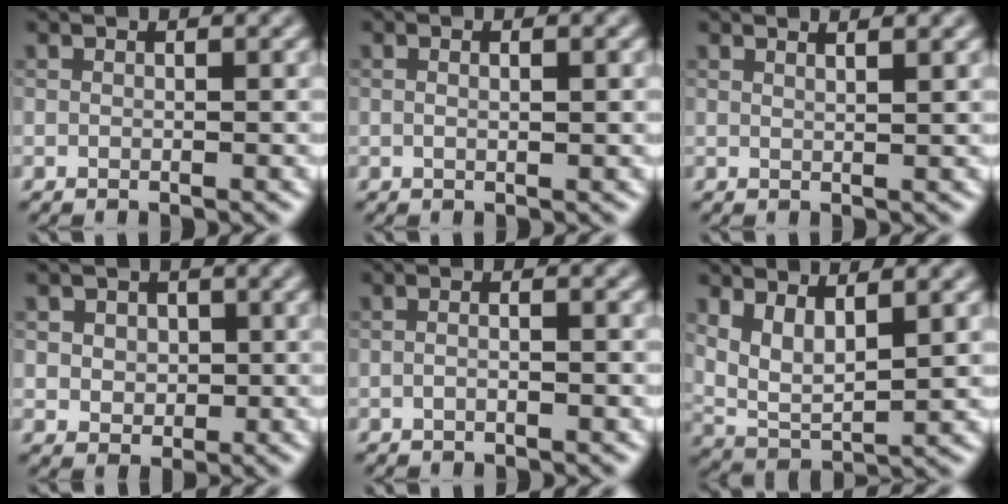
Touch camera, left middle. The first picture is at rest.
{"total": 1.6, "force": [0.6, 0.5, 1.5], "torque": [-0.013, -0.006, -0.002]}
{"total": 2.7, "force": [1.8, 1.1, 1.8], "torque": [0.004, 0.010, -0.005]}
{"total": 3.0, "force": [0.7, 2.5, 1.5], "torque": [-0.029, 0.003, 0.004]}
{"total": 2.5, "force": [0.3, 1.3, 2.2], "torque": [-0.012, 0.008, -0.024]}
{"total": 4.3, "force": [1.7, 1.9, 3.5], "torque": [-0.080, -0.011, 0.038]}